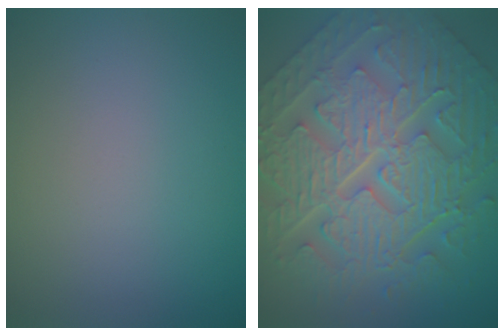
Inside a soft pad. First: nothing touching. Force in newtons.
{"total": 11.2, "press": 7.7, "slide": 8.2}